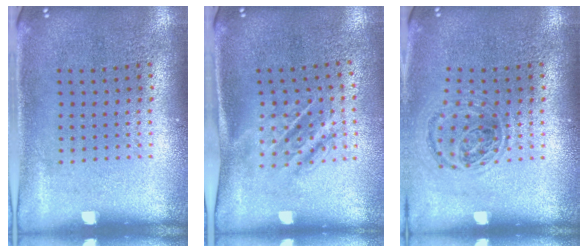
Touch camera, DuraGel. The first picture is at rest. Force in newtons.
{"total": 1.8, "press": 1.2, "slide": 1.3}
{"total": 0.9, "press": 0.9, "slide": 0.2}